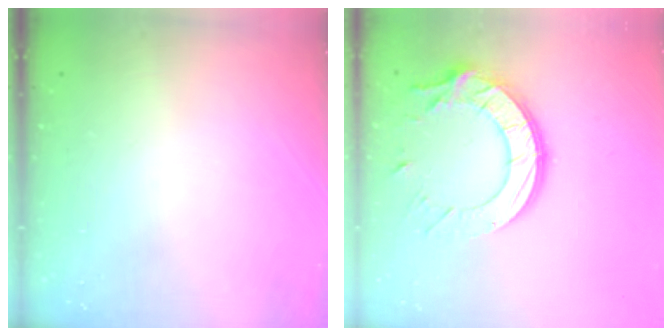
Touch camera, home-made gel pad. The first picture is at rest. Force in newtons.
{"total": 16.0, "press": 15.9, "slide": 1.4}